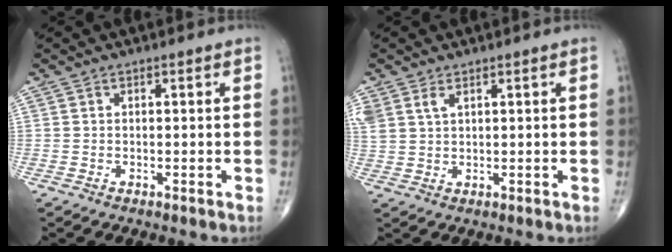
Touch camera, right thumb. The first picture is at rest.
{"total": 4.2, "force": [2.3, 2.3, 2.7], "torque": [-0.066, 0.004, 0.057]}